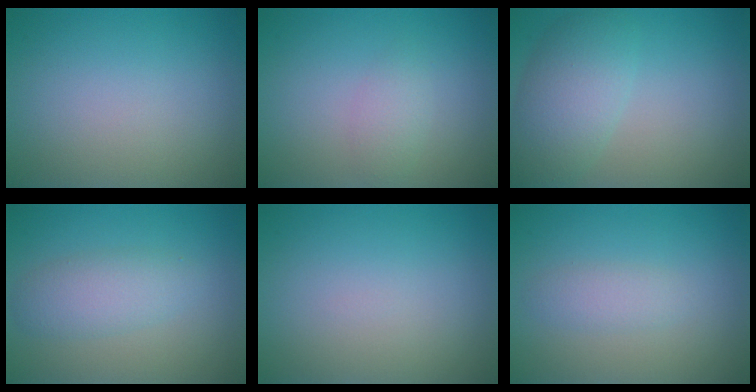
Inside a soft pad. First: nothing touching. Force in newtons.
{"total": 1.5, "press": 1.5, "slide": 0.0}
{"total": 5.0, "press": 5.0, "slide": 0.4}
{"total": 2.9, "press": 2.9, "slide": 0.1}
{"total": 0.0}
{"total": 1.6, "press": 1.6, "slide": 0.1}